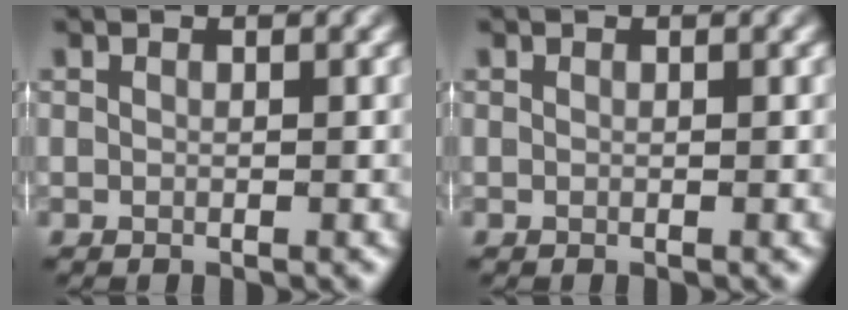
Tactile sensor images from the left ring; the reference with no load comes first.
{"total": 0.0}